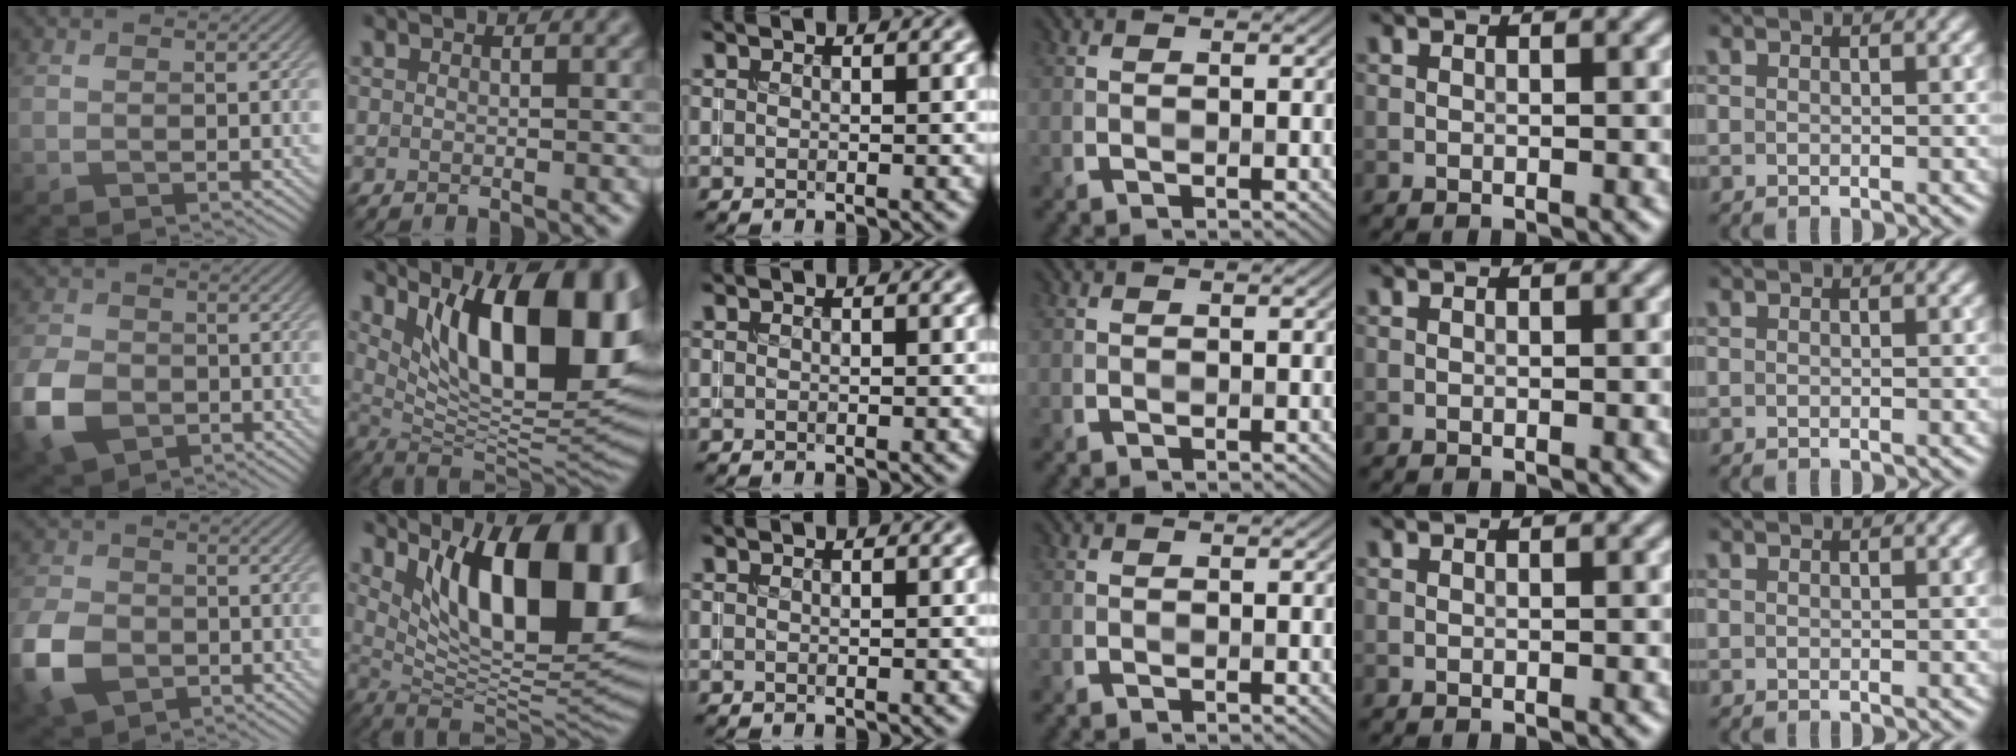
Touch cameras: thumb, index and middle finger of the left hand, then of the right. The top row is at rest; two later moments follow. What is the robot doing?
{"motion": "insert", "object": "coin"}